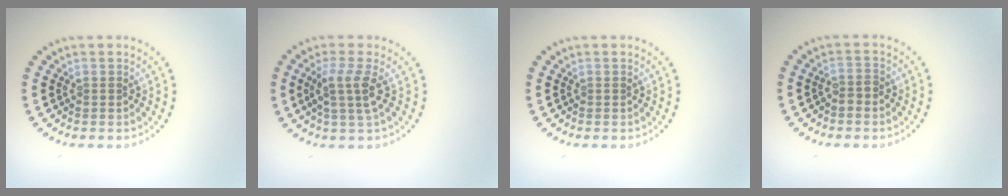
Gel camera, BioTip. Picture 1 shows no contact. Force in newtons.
{"total": 2.7, "press": 2.1, "slide": 1.7}
{"total": 0.0}
{"total": 1.3, "press": 1.2, "slide": 0.6}